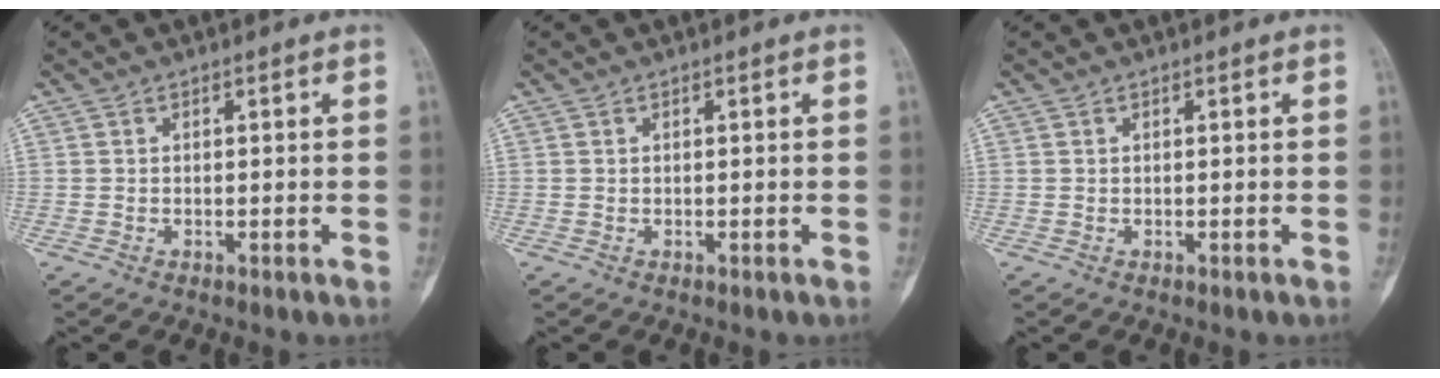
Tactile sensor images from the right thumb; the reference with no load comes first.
{"total": 0.0}
{"total": 0.0}